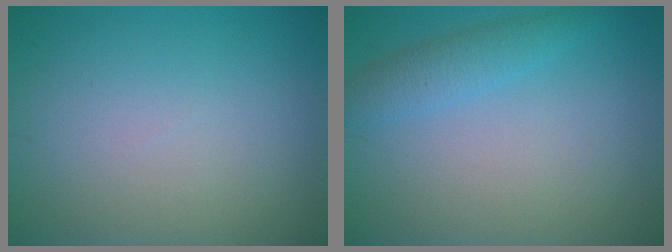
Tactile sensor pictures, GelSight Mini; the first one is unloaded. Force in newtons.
{"total": 2.2, "press": 2.2, "slide": 0.2}